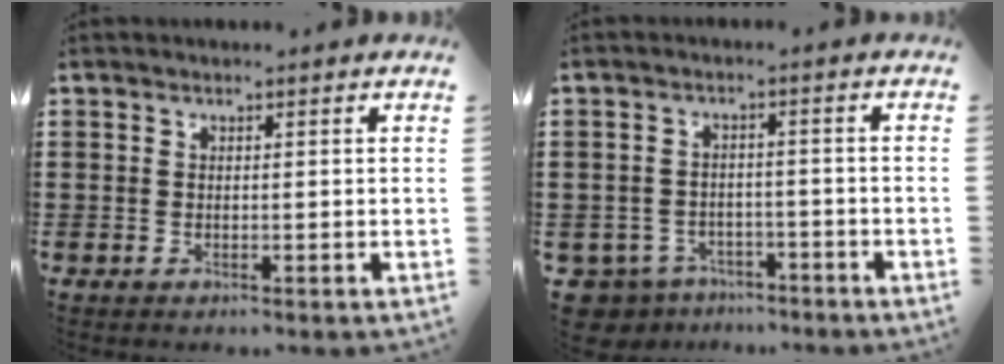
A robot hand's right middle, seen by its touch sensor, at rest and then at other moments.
{"total": 3.4, "force": [-3.2, 1.2, 0.3], "torque": [-0.036, -0.003, -0.074]}